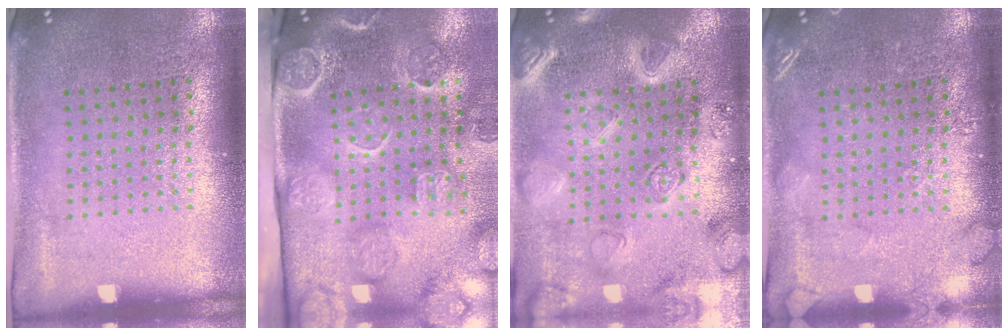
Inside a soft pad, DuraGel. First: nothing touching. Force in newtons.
{"total": 4.7, "press": 3.6, "slide": 3.0}
{"total": 3.2, "press": 3.0, "slide": 1.0}
{"total": 1.8, "press": 1.8, "slide": 0.3}